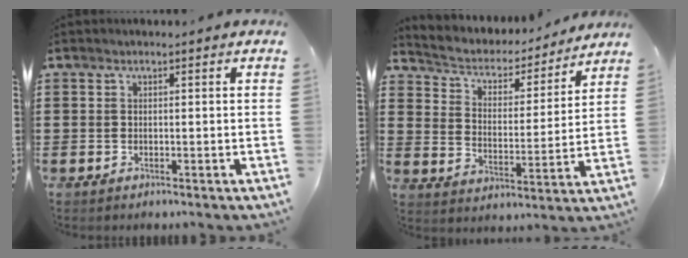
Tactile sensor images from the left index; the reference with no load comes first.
{"total": 3.7, "force": [3.2, 1.7, 0.7], "torque": [-0.038, -0.026, 0.046]}